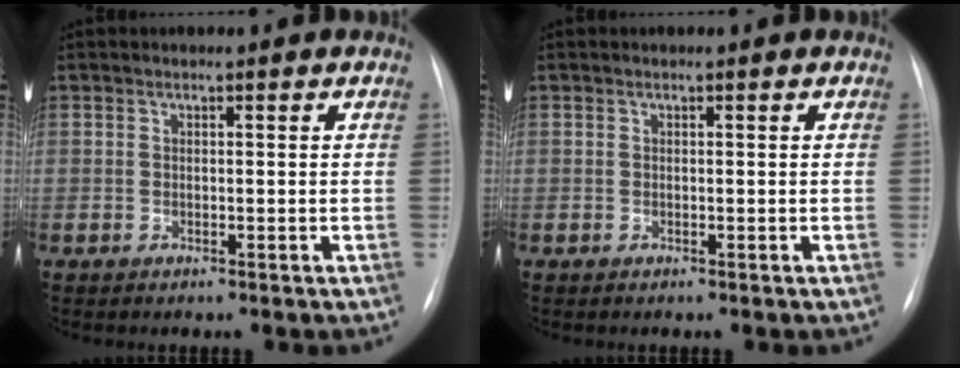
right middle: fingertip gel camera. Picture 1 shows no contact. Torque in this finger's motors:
{"motor_torque": [0.00, 0.00, 0.00, 0.00]}